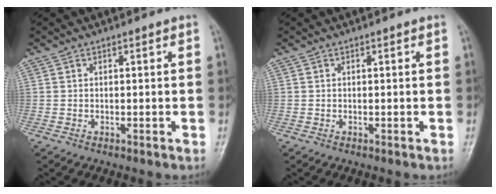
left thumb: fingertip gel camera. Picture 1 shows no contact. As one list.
[{"total": 0.0}]